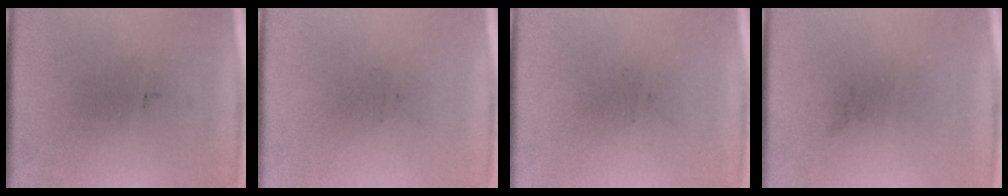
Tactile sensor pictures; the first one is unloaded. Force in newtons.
{"total": 0.0}
{"total": 0.0}
{"total": 0.0}